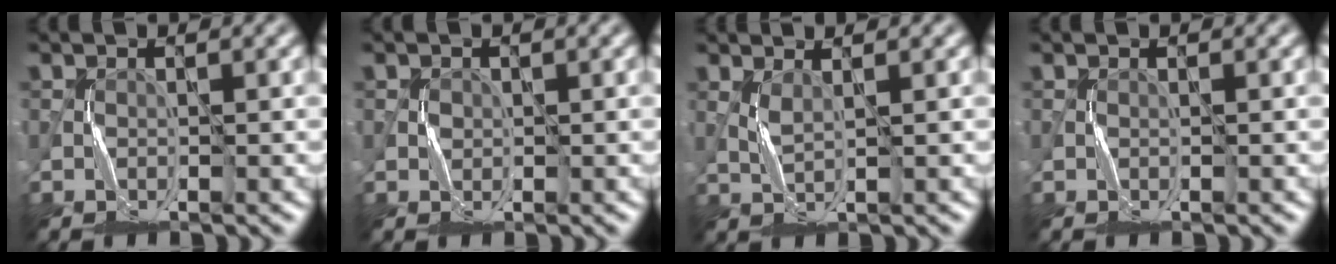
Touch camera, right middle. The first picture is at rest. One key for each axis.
{"total": 0.6, "fx": 0.2, "fy": 0.6, "fz": -0.1, "tx": 0.004, "ty": -0.002, "tz": 0.002}
{"total": 1.0, "fx": 0.8, "fy": -0.2, "fz": 0.6, "tx": -0.022, "ty": -0.001, "tz": 0.019}
{"total": 0.0}